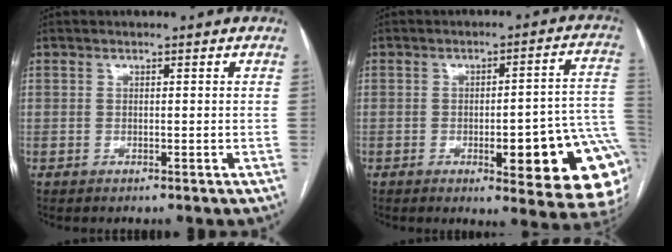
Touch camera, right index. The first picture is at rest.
{"total": 18.1, "force": [-5.0, 3.5, 17.0], "torque": [-0.112, 0.019, -0.048]}